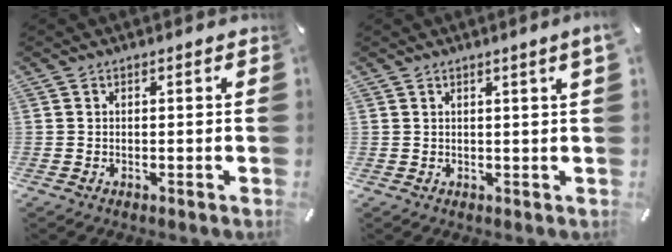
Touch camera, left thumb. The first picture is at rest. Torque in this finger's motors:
{"motor_torque": [1.18, 3.65, 0.99, -0.94, 0.42]}